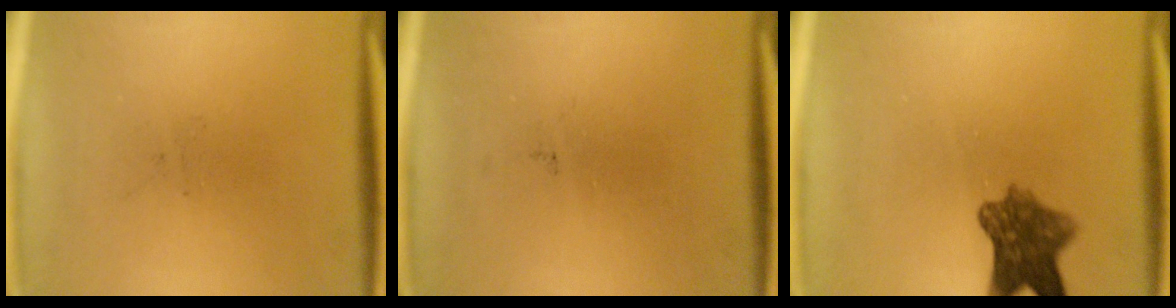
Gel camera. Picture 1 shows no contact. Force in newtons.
{"total": 0.0}
{"total": 7.1}